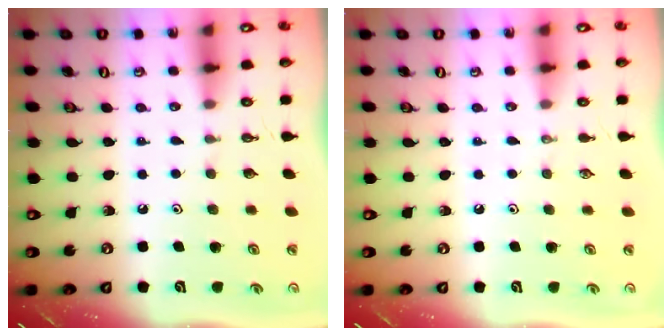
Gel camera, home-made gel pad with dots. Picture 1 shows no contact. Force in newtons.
{"total": 0.0}